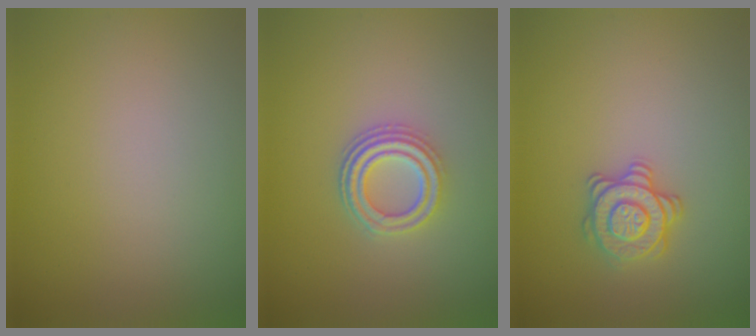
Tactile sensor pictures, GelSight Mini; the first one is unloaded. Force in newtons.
{"total": 3.6, "press": 3.0, "slide": 2.0}
{"total": 2.8, "press": 2.7, "slide": 0.7}